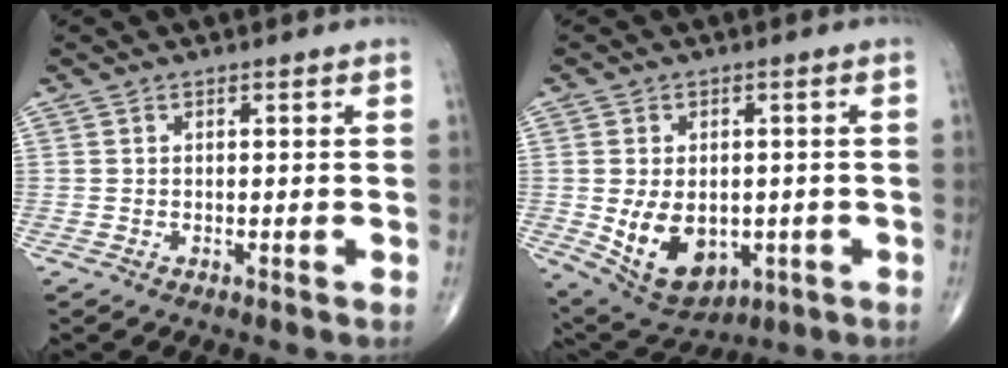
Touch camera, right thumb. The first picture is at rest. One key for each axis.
{"total": 12.1, "fx": -2.3, "fy": 8.2, "fz": 8.6, "tx": -0.115, "ty": -0.001, "tz": -0.012}